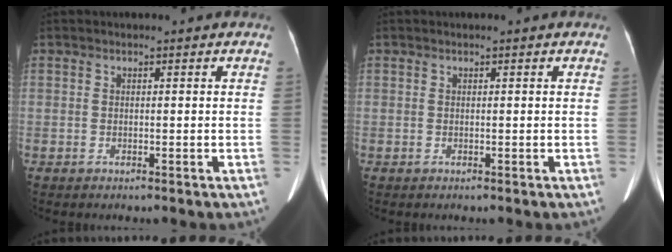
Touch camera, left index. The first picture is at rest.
{"total": 0.0}